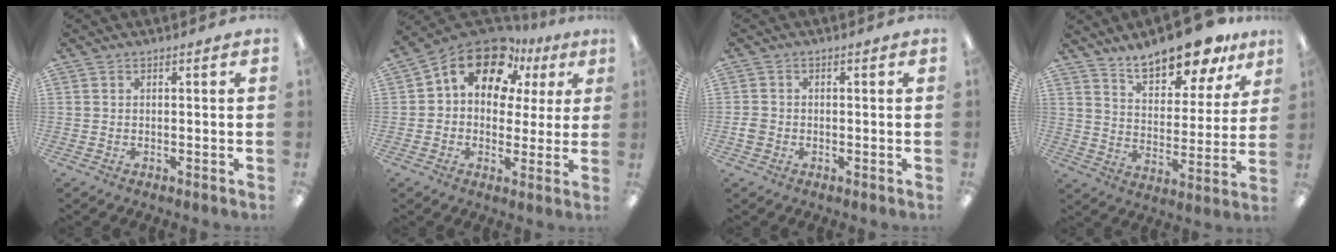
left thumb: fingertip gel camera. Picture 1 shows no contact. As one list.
[{"total": 15.5, "force": [9.2, 9.3, 8.3], "torque": [-0.144, -0.046, 0.166]}, {"total": 2.3, "force": [-0.7, 1.9, 1.0], "torque": [-0.016, 0.005, -0.015]}, {"total": 14.7, "force": [12.6, 4.6, 5.9], "torque": [-0.096, -0.084, 0.224]}]